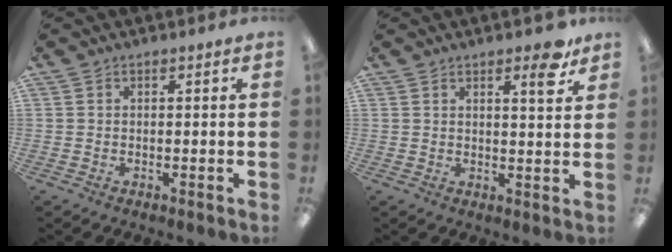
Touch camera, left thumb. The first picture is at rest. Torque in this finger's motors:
{"motor_torque": [-0.13, -0.05, -0.38, 0.26, 0.00]}